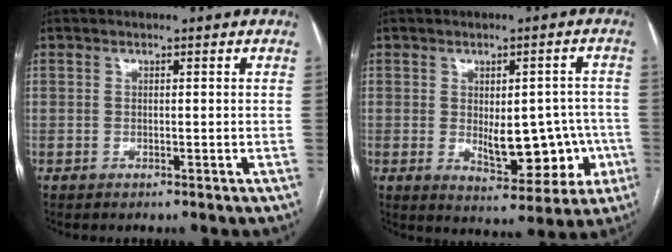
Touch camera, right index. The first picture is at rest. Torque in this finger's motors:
{"motor_torque": [0.23, -0.12, 0.48, 0.04]}